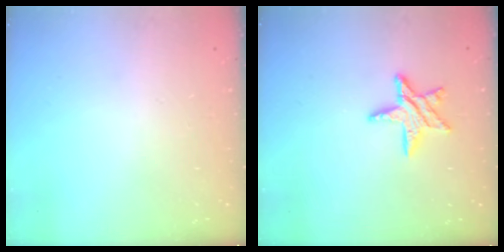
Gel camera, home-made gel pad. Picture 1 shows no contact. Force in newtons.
{"total": 8.9, "press": 8.9, "slide": 0.7}